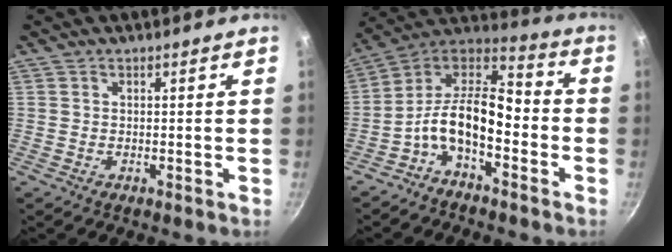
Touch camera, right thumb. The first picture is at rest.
{"total": 12.9, "force": [-4.2, 6.4, 10.4], "torque": [-0.172, 0.088, -0.084]}